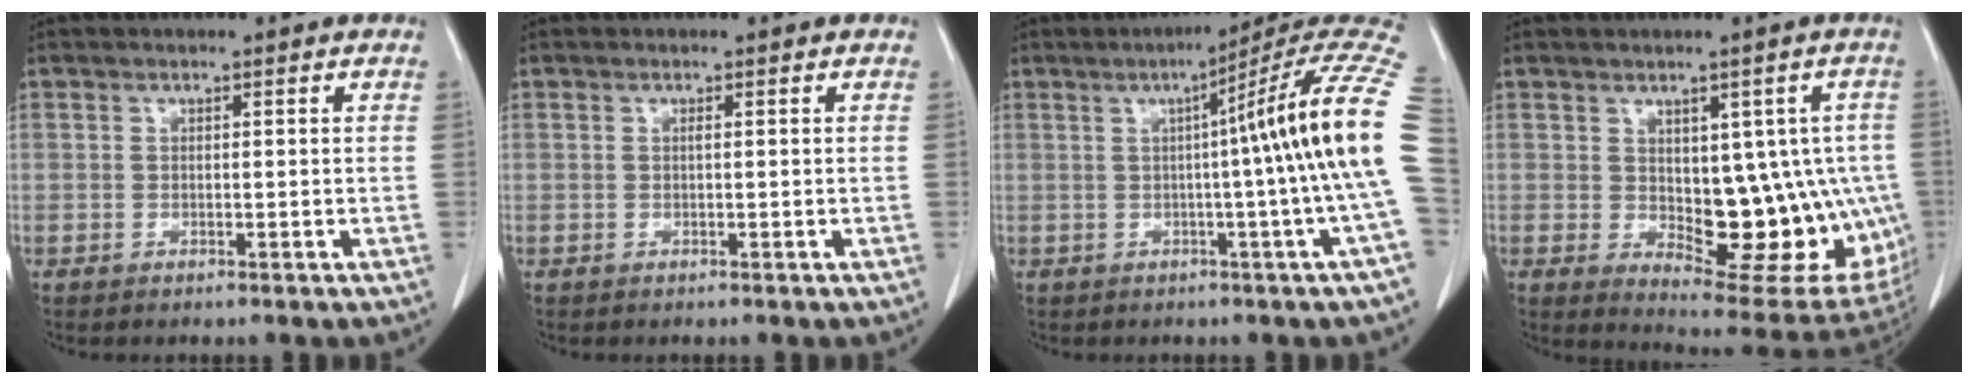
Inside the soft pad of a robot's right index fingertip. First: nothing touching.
{"total": 0.0}
{"total": 16.2, "force": [1.0, -2.6, 15.9], "torque": [-0.177, 0.022, 0.000]}
{"total": 16.8, "force": [-1.8, 8.1, 14.6], "torque": [-0.149, 0.005, 0.005]}